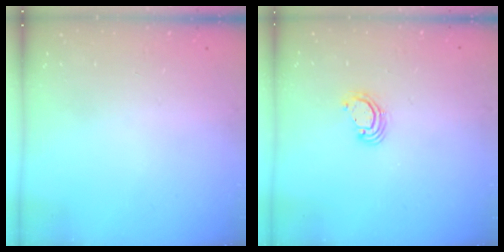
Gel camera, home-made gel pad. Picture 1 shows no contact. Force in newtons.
{"total": 3.8, "press": 3.8, "slide": 0.1}